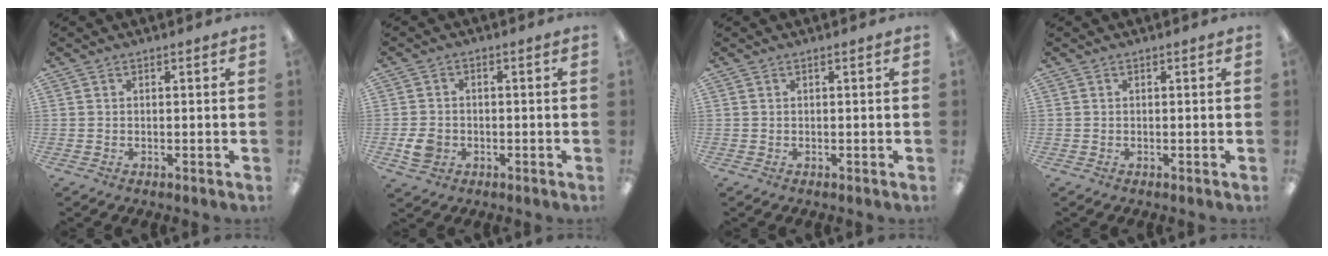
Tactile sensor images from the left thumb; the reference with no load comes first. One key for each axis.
{"total": 4.6, "fx": -1.5, "fy": 3.8, "fz": 2.1, "tx": -0.036, "ty": 0.001, "tz": -0.027}
{"total": 0.0}
{"total": 0.0}